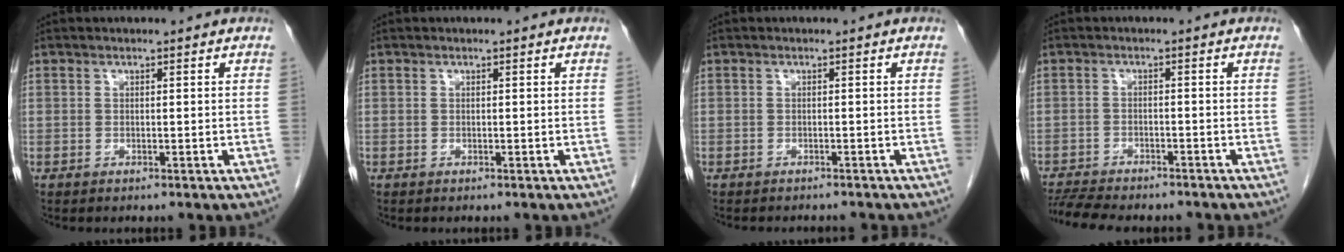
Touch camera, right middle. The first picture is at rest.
{"total": 0.0}
{"total": 3.9, "force": [-3.7, 0.7, 1.2], "torque": [-0.011, -0.003, -0.045]}
{"total": 10.4, "force": [-9.3, 2.0, 4.1], "torque": [-0.073, -0.006, -0.138]}